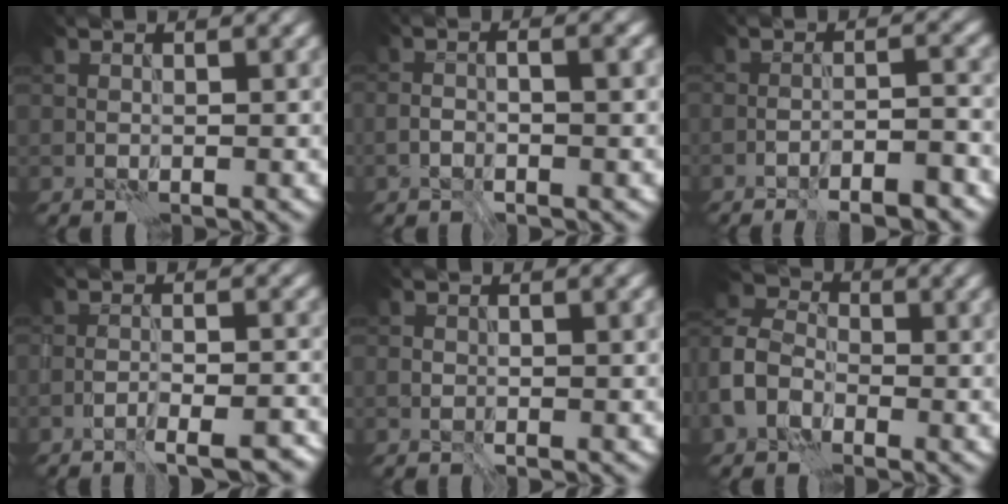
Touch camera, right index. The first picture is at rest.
{"total": 2.6, "force": [-1.0, 0.8, 2.3], "torque": [-0.043, 0.001, -0.023]}
{"total": 6.0, "force": [-4.6, 1.3, 3.6], "torque": [-0.043, 0.016, -0.063]}
{"total": 5.4, "force": [-4.3, 1.1, 3.1], "torque": [-0.048, 0.002, -0.060]}
{"total": 1.6, "force": [-0.4, 0.6, 1.4], "torque": [-0.024, -0.002, -0.008]}
{"total": 4.8, "force": [-2.3, 3.4, 2.5], "torque": [-0.057, 0.009, -0.062]}